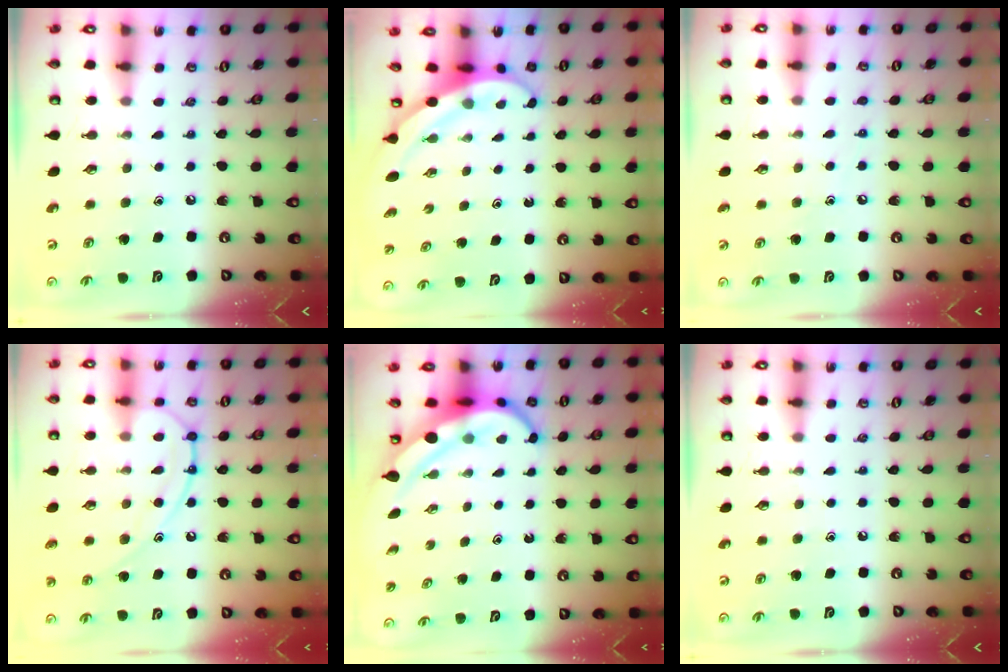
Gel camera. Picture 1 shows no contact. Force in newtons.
{"total": 3.9, "press": 3.9, "slide": 0.2}
{"total": 5.4, "press": 5.3, "slide": 0.8}
{"total": 13.9, "press": 13.8, "slide": 1.3}
{"total": 7.0, "press": 6.9, "slide": 1.1}
{"total": 0.0}